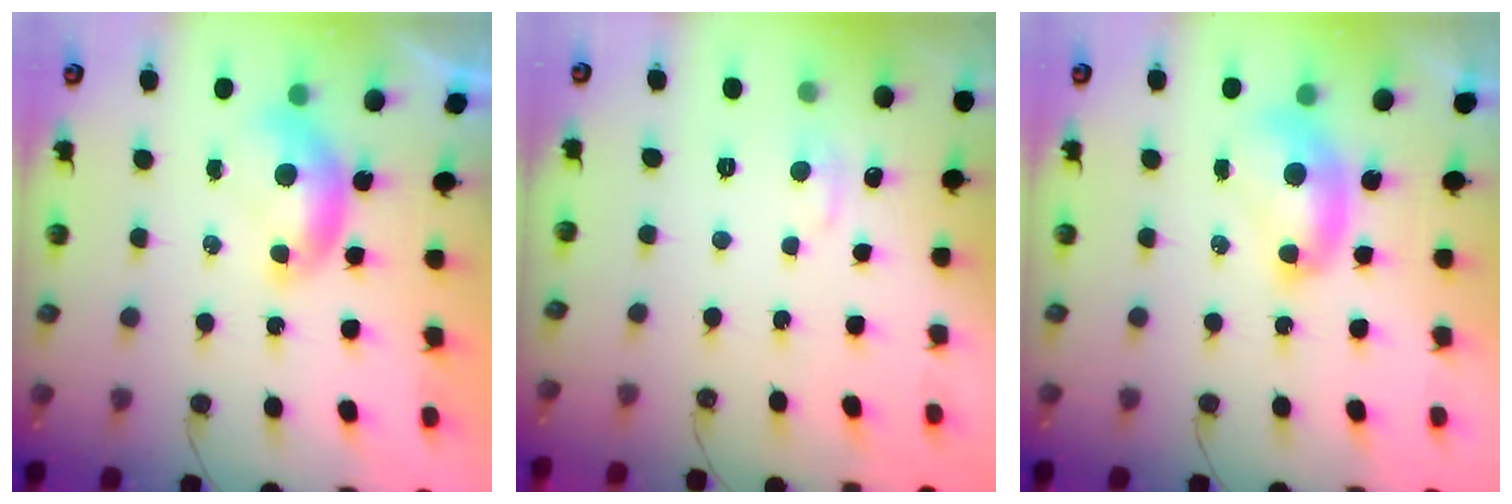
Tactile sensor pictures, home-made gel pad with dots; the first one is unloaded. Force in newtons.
{"total": 0.9, "press": 0.7, "slide": 0.6}
{"total": 2.1, "press": 2.1, "slide": 0.3}